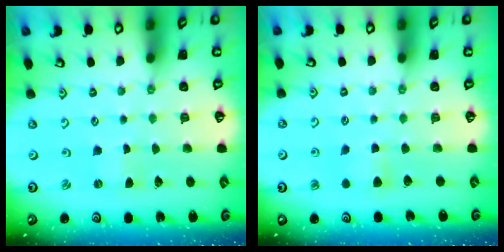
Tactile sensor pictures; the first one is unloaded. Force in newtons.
{"total": 4.5, "press": 4.5, "slide": 0.8}